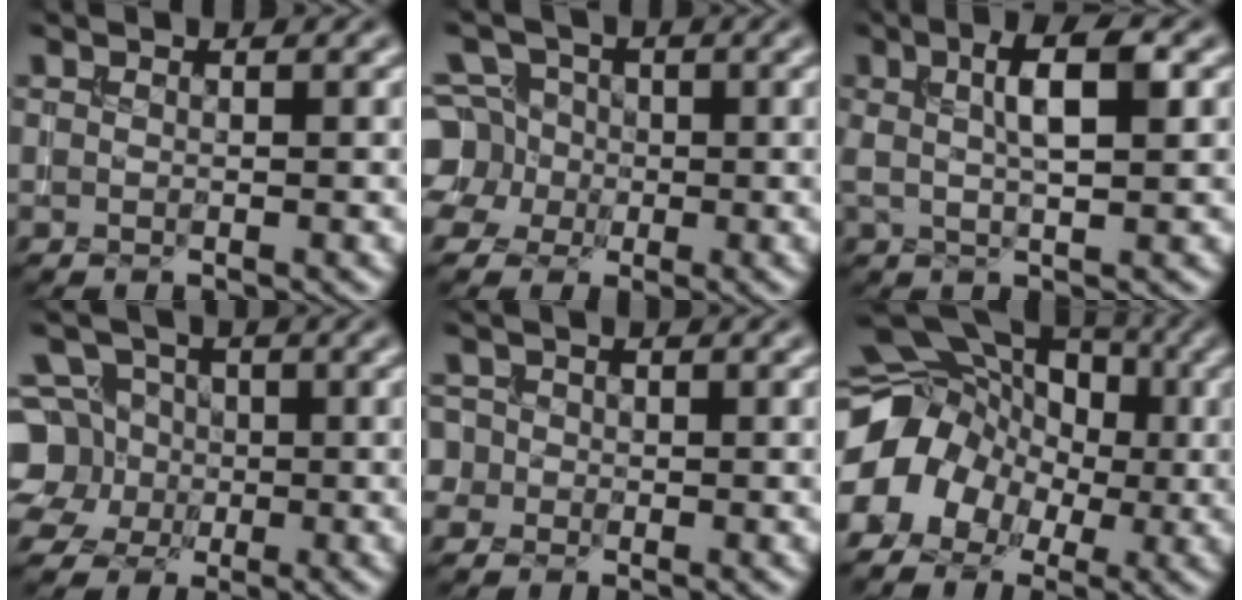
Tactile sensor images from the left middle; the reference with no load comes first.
{"total": 5.9, "force": [-0.6, 5.4, 2.3], "torque": [-0.046, 0.028, -0.043]}
{"total": 4.2, "force": [1.1, 0.9, 4.0], "torque": [-0.067, 0.007, 0.016]}
{"total": 7.9, "force": [-0.6, 7.2, 3.3], "torque": [-0.071, 0.030, -0.049]}
{"total": 2.1, "force": [-0.1, 2.0, 0.6], "torque": [0.002, 0.013, -0.021]}
{"total": 13.1, "force": [-1.7, 10.7, 7.3], "torque": [-0.125, 0.004, -0.056]}